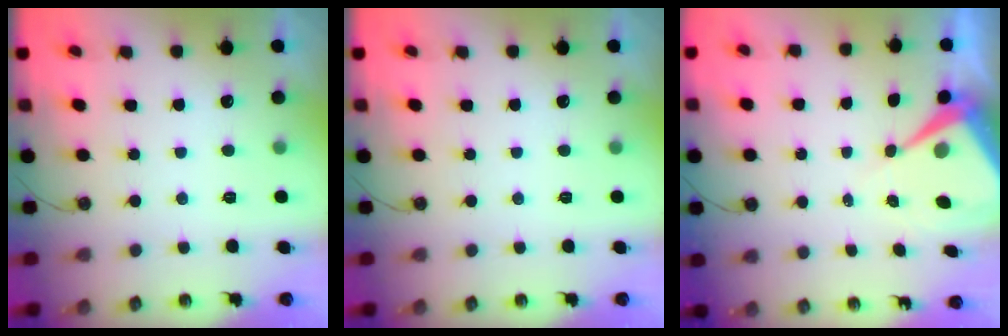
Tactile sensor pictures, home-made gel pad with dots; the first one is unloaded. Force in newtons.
{"total": 0.0}
{"total": 8.9, "press": 8.9, "slide": 0.9}